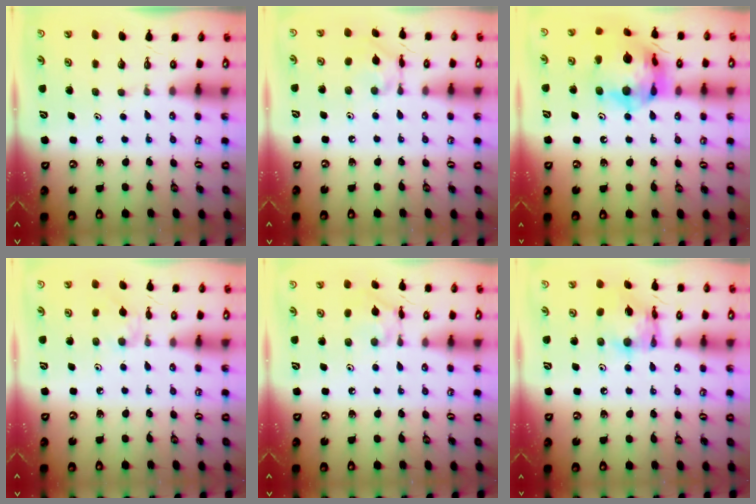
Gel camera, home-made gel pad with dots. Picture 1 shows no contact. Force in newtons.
{"total": 5.3, "press": 5.3, "slide": 0.2}
{"total": 20.2, "press": 20.1, "slide": 2.3}
{"total": 2.5, "press": 2.5, "slide": 0.4}
{"total": 8.1, "press": 8.1, "slide": 0.4}
{"total": 12.5, "press": 12.5, "slide": 1.1}